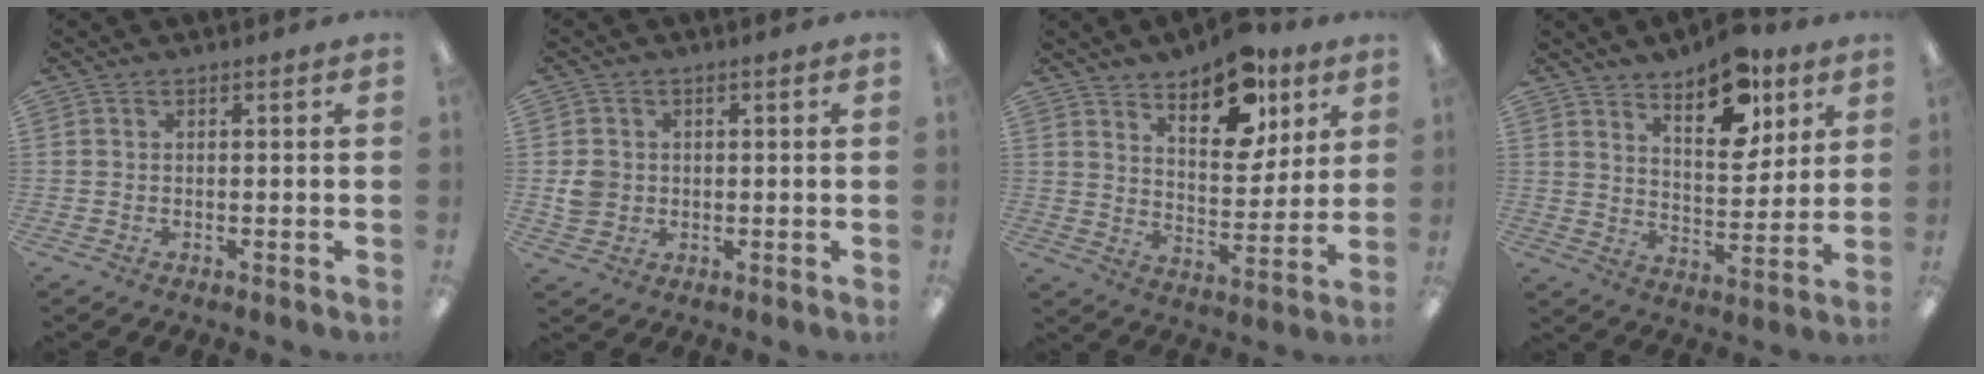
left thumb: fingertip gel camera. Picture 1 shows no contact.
{"total": 4.4, "force": [0.1, 4.1, 1.5], "torque": [-0.015, 0.005, 0.001]}
{"total": 14.6, "force": [9.9, 7.2, 8.1], "torque": [-0.104, -0.050, 0.170]}
{"total": 13.6, "force": [9.1, 6.4, 7.9], "torque": [-0.103, -0.046, 0.155]}